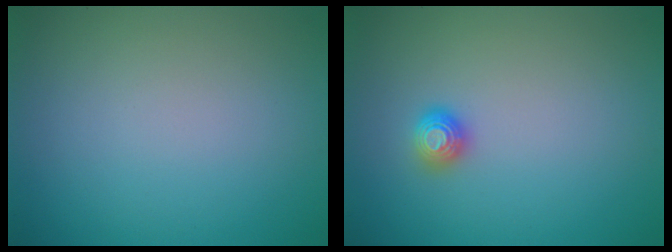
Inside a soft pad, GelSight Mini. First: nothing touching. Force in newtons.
{"total": 1.1, "press": 1.1, "slide": 0.2}